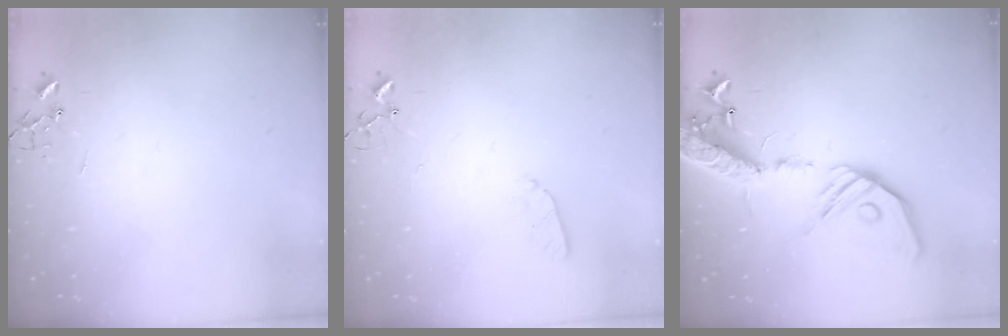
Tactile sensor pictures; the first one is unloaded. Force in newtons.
{"total": 3.5, "press": 3.4, "slide": 0.5}
{"total": 19.7, "press": 19.4, "slide": 3.9}